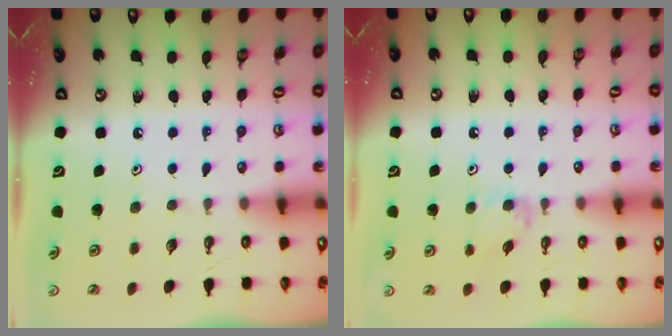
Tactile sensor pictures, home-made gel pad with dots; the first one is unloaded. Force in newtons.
{"total": 5.5, "press": 5.4, "slide": 1.0}